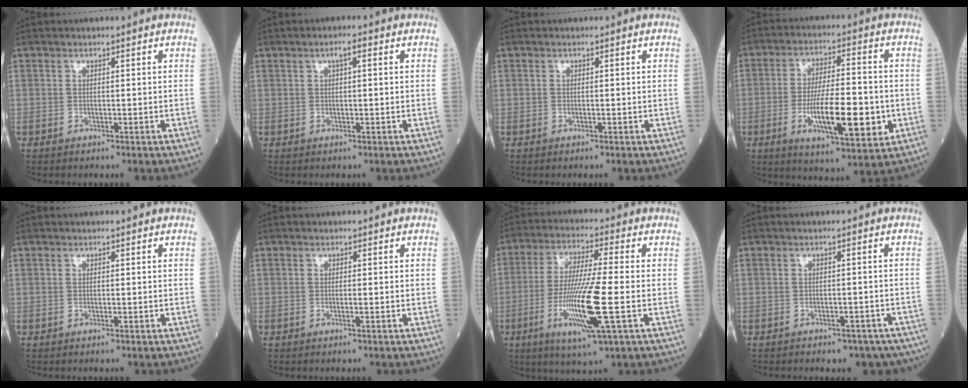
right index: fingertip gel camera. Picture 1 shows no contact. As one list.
[{"total": 2.4, "force": [0.9, 0.8, 2.1], "torque": [-0.048, 0.011, 0.019]}, {"total": 0.0}, {"total": 14.1, "force": [-3.4, 3.6, 13.2], "torque": [-0.233, -0.009, -0.053]}, {"total": 0.0}, {"total": 0.8, "force": [-0.2, 0.3, 0.7], "torque": [-0.022, -0.001, -0.003]}, {"total": 13.9, "force": [-3.9, 0.6, 13.3], "torque": [-0.269, -0.023, -0.074]}, {"total": 10.6, "force": [-7.6, 5.5, 4.9], "torque": [-0.079, 0.015, -0.087]}]